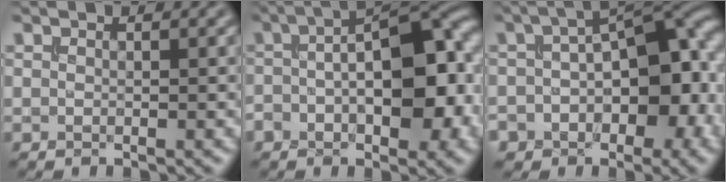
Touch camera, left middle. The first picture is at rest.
{"total": 13.9, "force": [-0.7, 6.8, 12.1], "torque": [-0.143, 0.020, -0.016]}
{"total": 13.8, "force": [-1.9, 8.3, 10.9], "torque": [-0.138, 0.001, -0.032]}